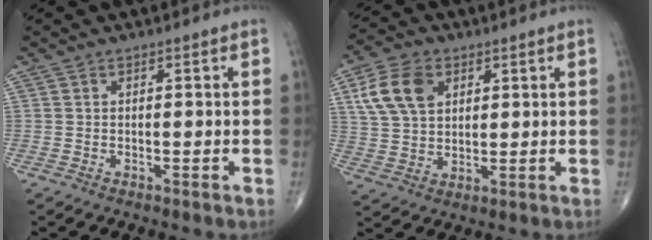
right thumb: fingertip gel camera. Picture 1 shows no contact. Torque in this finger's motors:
{"motor_torque": [-0.31, 0.64, 0.35, -0.21, 0.27]}